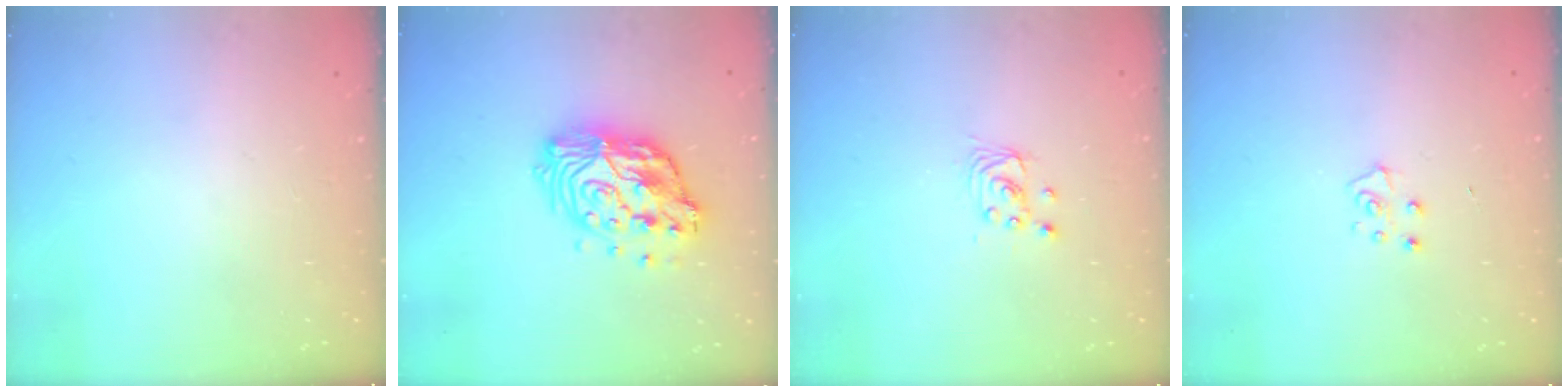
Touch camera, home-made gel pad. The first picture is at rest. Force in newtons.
{"total": 15.5, "press": 15.5, "slide": 1.3}
{"total": 2.4, "press": 2.4, "slide": 0.2}
{"total": 5.3, "press": 5.3, "slide": 0.5}